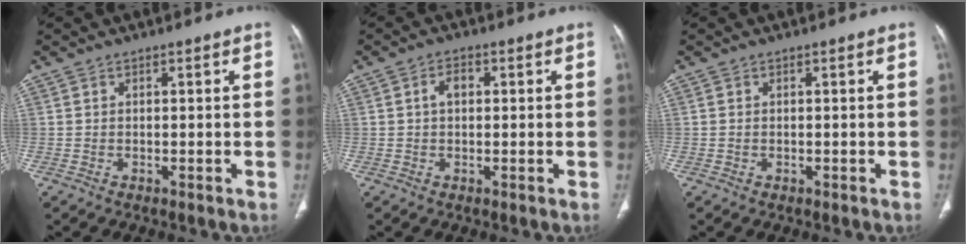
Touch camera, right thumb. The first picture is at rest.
{"total": 2.8, "force": [0.5, 1.8, 2.1], "torque": [-0.036, 0.011, 0.007]}
{"total": 0.0}